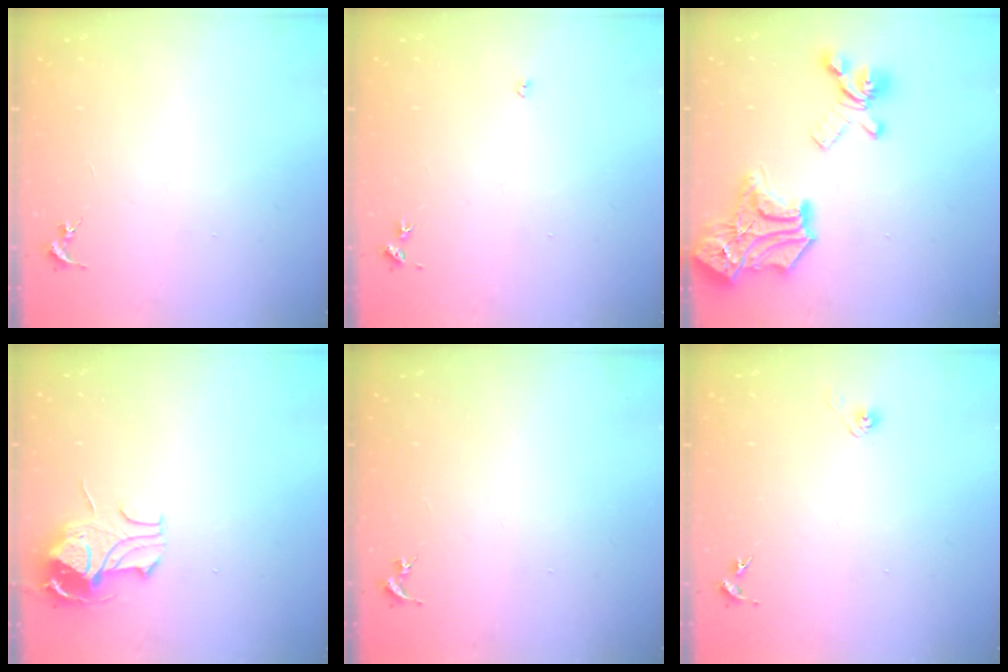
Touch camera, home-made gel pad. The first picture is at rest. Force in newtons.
{"total": 2.7, "press": 2.7, "slide": 0.5}
{"total": 24.6, "press": 24.6, "slide": 0.7}
{"total": 9.9, "press": 9.8, "slide": 1.4}
{"total": 0.0}
{"total": 2.8, "press": 2.6, "slide": 1.1}